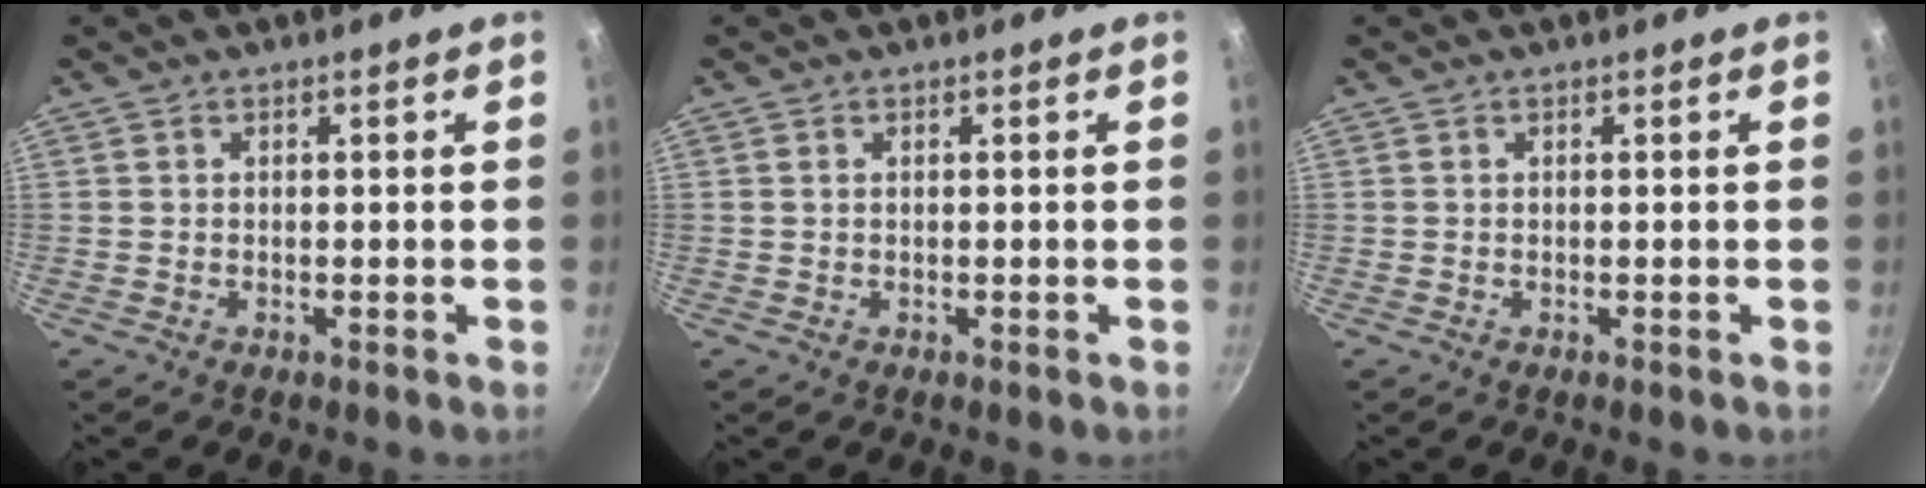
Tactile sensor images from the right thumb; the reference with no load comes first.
{"total": 0.0}
{"total": 0.0}